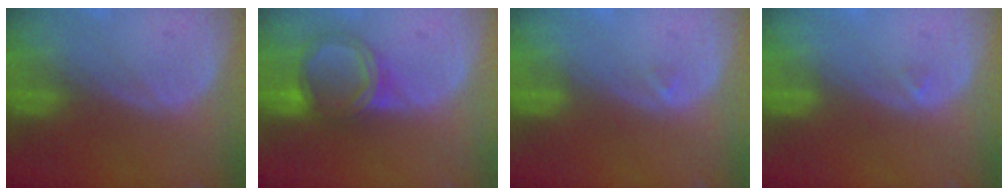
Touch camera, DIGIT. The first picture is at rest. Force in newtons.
{"total": 5.9, "press": 5.9, "slide": 0.8}
{"total": 0.5, "press": 0.5, "slide": 0.2}
{"total": 0.5, "press": 0.5, "slide": 0.2}